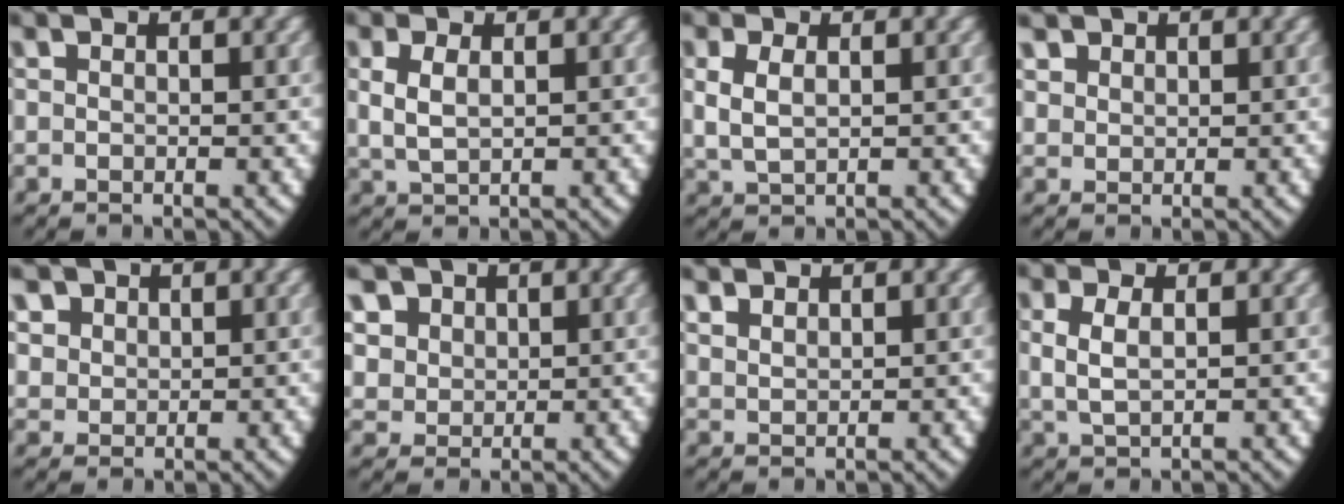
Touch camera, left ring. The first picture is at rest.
{"total": 3.3, "force": [0.7, 2.3, 2.2], "torque": [-0.057, 0.000, 0.017]}
{"total": 3.7, "force": [0.7, 2.8, 2.3], "torque": [-0.060, 0.000, 0.017]}
{"total": 2.3, "force": [1.5, 1.6, 0.8], "torque": [-0.024, -0.004, 0.036]}
{"total": 4.2, "force": [1.9, 3.4, 1.7], "torque": [-0.053, -0.006, 0.040]}
{"total": 6.8, "force": [2.0, 5.8, 2.9], "torque": [-0.087, -0.012, 0.040]}
{"total": 1.8, "force": [1.7, 0.6, 0.4], "torque": [-0.010, -0.001, 0.039]}
{"total": 3.0, "force": [0.7, 1.9, 2.2], "torque": [-0.058, -0.002, 0.017]}